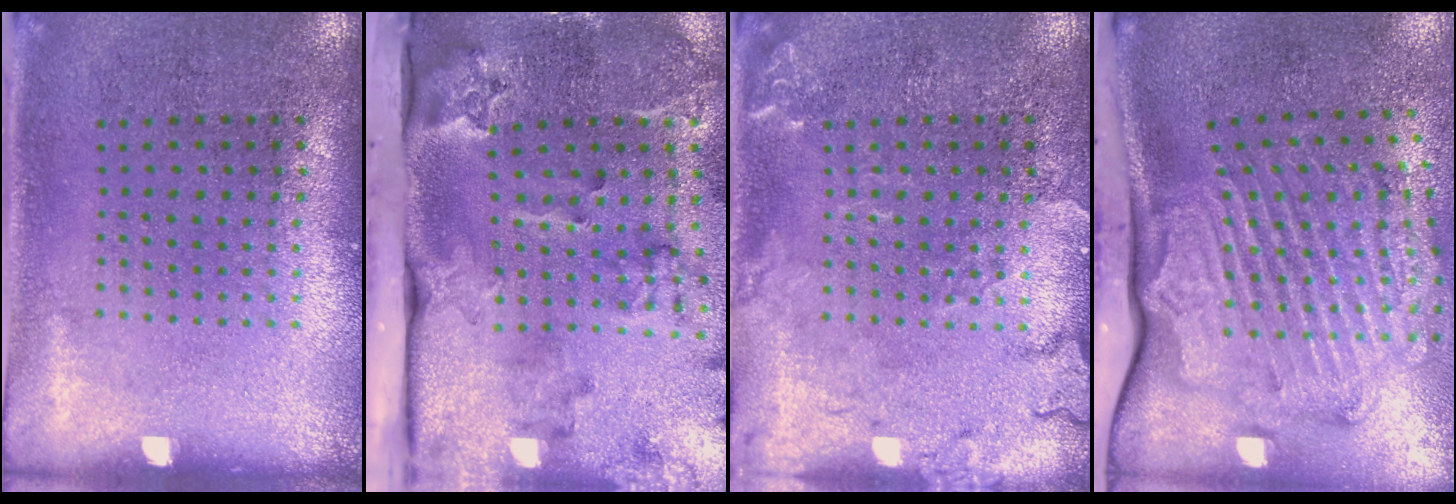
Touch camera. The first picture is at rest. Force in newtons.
{"total": 4.0, "press": 2.7, "slide": 3.0}
{"total": 2.5, "press": 2.5, "slide": 0.4}
{"total": 2.6, "press": 2.2, "slide": 1.4}